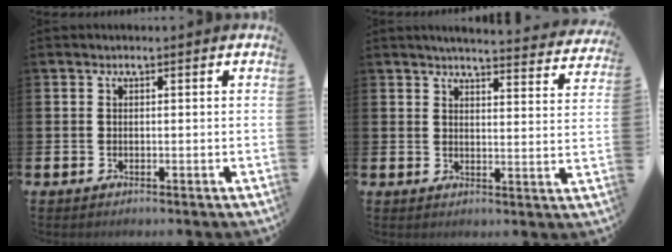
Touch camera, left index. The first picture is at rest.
{"total": 4.5, "force": [4.4, -0.1, 0.9], "torque": [-0.019, -0.037, 0.072]}